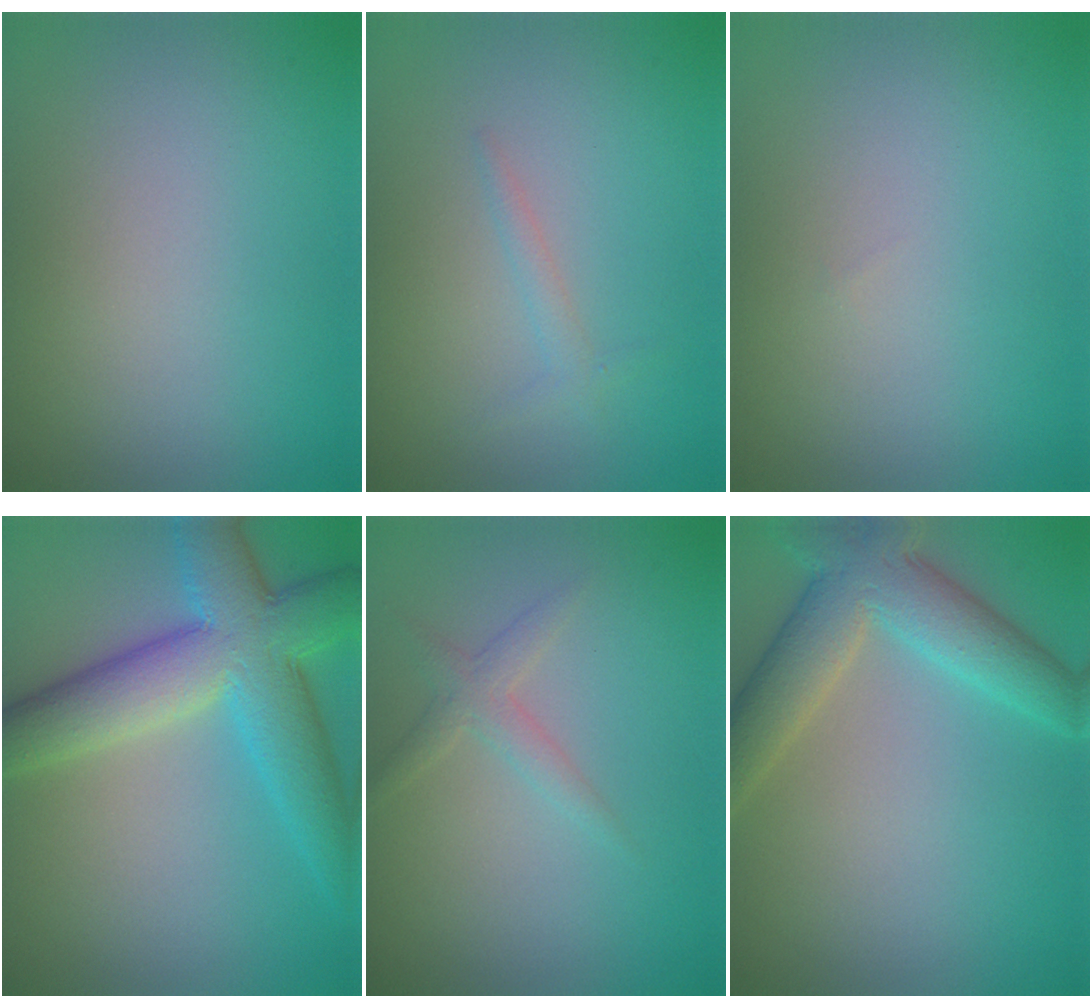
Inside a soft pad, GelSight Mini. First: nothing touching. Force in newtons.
{"total": 1.0, "press": 1.0, "slide": 0.1}
{"total": 0.0}
{"total": 9.2, "press": 9.2, "slide": 0.4}
{"total": 1.7, "press": 1.7, "slide": 0.1}
{"total": 6.5, "press": 6.5, "slide": 0.4}